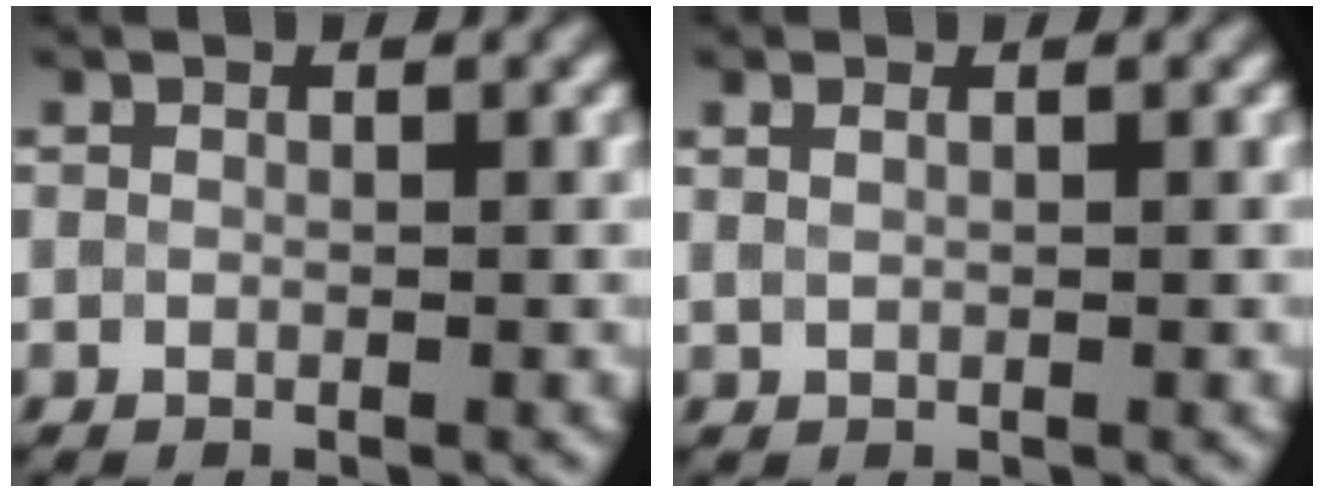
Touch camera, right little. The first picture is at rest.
{"total": 0.9, "force": [0.6, 0.4, 0.5], "torque": [-0.013, 0.001, 0.012]}